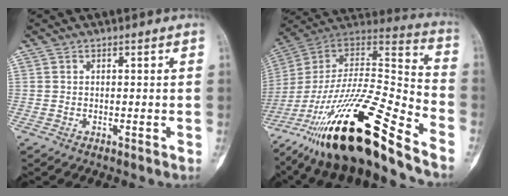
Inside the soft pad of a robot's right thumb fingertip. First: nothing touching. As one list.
[{"total": 30.2, "force": [-19.2, 6.4, 22.4], "torque": [-0.400, 0.057, -0.330]}]